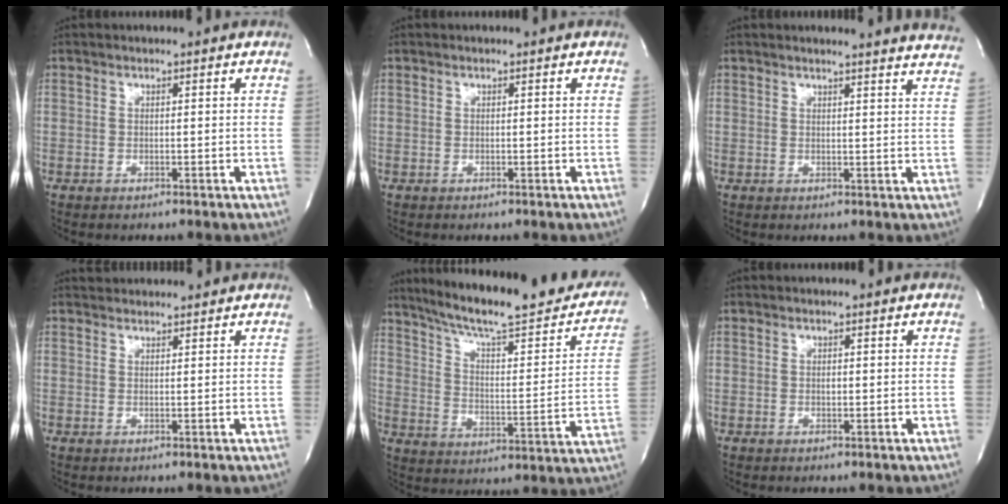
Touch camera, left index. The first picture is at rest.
{"total": 0.0}
{"total": 13.9, "force": [13.6, -0.1, 3.0], "torque": [-0.032, -0.064, 0.132]}
{"total": 3.5, "force": [3.4, 0.8, 0.3], "torque": [-0.008, 0.028, 0.051]}
{"total": 27.3, "force": [22.5, 4.4, 14.7], "torque": [-0.219, -0.035, 0.297]}
{"total": 0.0}